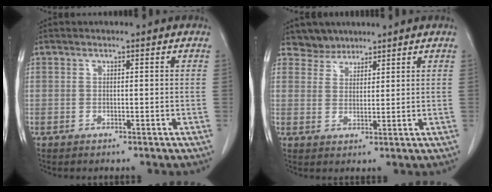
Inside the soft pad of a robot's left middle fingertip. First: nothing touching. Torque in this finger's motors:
{"motor_torque": [0.12, -0.18, -0.12, -0.04]}